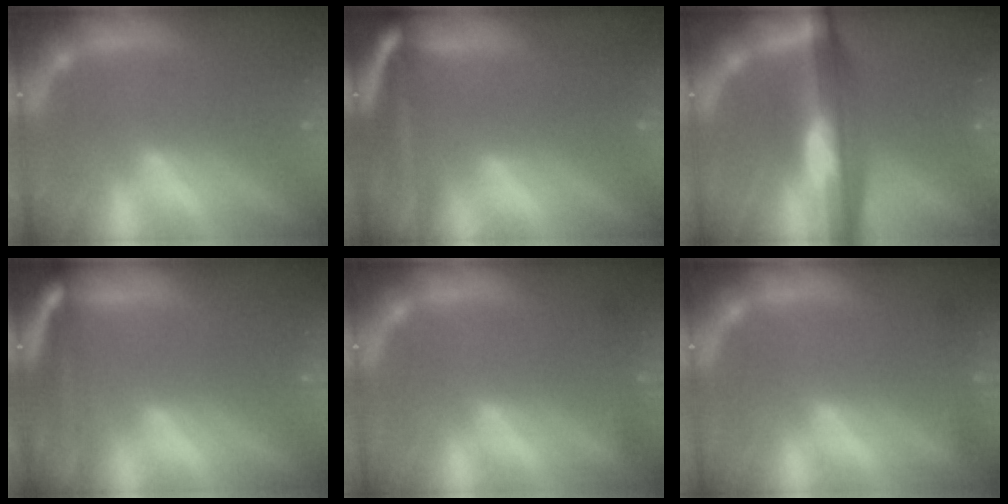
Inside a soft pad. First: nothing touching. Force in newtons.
{"total": 9.5}
{"total": 8.5}
{"total": 7.5}
{"total": 1.9}
{"total": 1.9}